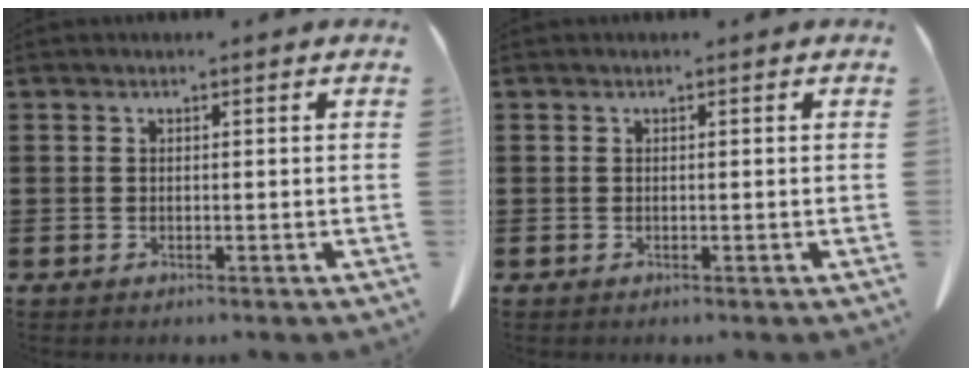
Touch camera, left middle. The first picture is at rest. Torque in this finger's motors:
{"motor_torque": [0.66, -1.13, 0.07, 0.02]}